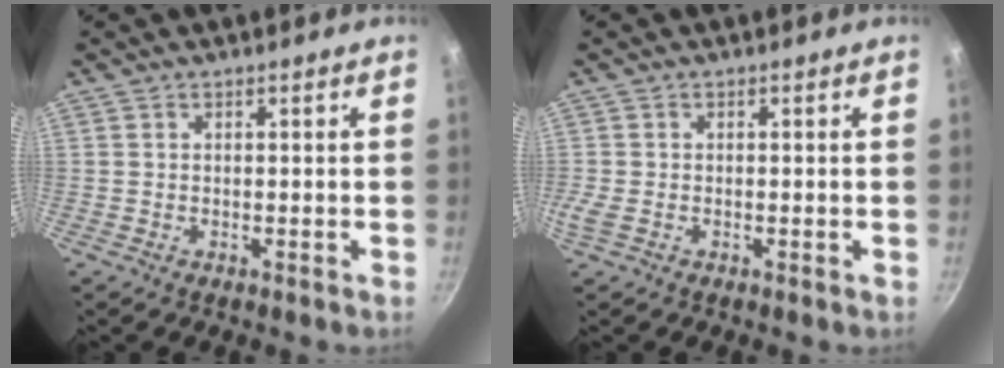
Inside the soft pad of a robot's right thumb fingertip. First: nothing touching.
{"total": 2.2, "force": [-0.6, 1.2, 1.7], "torque": [-0.041, 0.001, -0.017]}